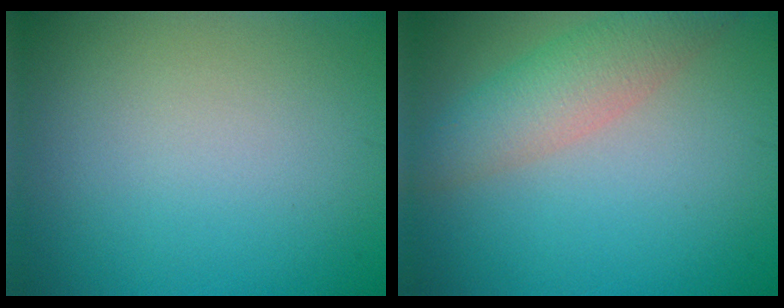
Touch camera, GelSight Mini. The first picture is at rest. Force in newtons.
{"total": 4.3, "press": 4.3, "slide": 0.1}